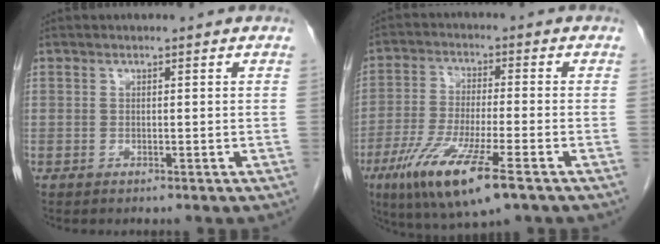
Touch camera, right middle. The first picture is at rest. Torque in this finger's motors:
{"motor_torque": [1.43, -0.71, 0.65, 0.18]}